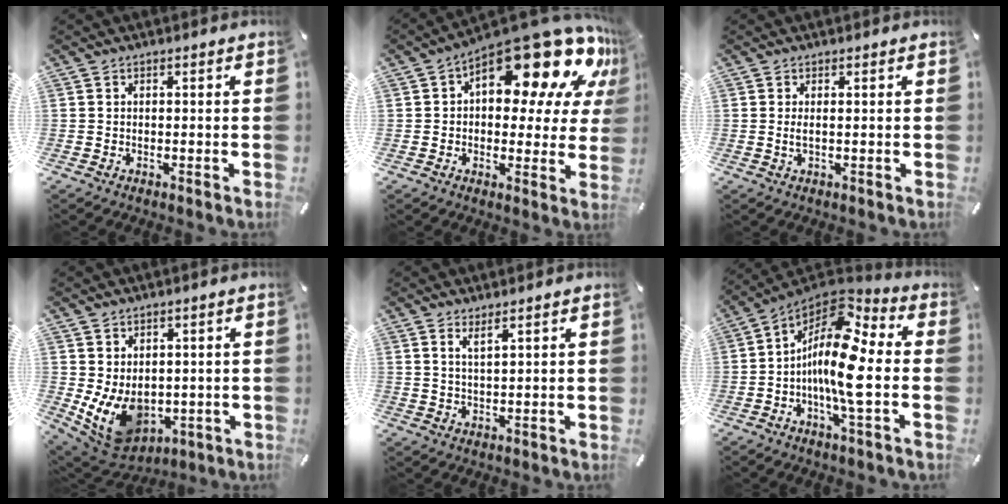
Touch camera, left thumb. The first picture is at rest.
{"total": 21.8, "force": [12.3, 10.3, 14.7], "torque": [-0.196, -0.091, 0.206]}
{"total": 1.9, "force": [0.1, 0.3, 1.9], "torque": [-0.044, -0.007, 0.000]}
{"total": 10.0, "force": [-1.1, 8.0, 5.9], "torque": [-0.115, -0.010, -0.015]}
{"total": 2.4, "force": [1.9, -0.2, 1.4], "torque": [-0.030, -0.004, 0.035]}
{"total": 16.7, "force": [-1.6, 5.7, 15.6], "torque": [-0.335, -0.024, -0.040]}